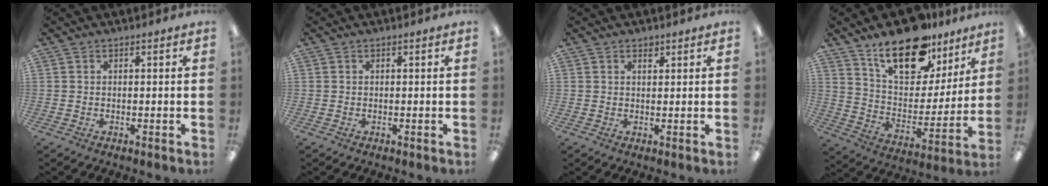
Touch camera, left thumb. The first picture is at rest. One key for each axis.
{"total": 0.0}
{"total": 1.4, "fx": 1.1, "fy": 0.7, "fz": 0.6, "tx": -0.005, "ty": -0.004, "tz": 0.019}
{"total": 20.5, "fx": 14.2, "fy": 9.9, "fz": 10.8, "tx": -0.173, "ty": -0.081, "tz": 0.248}